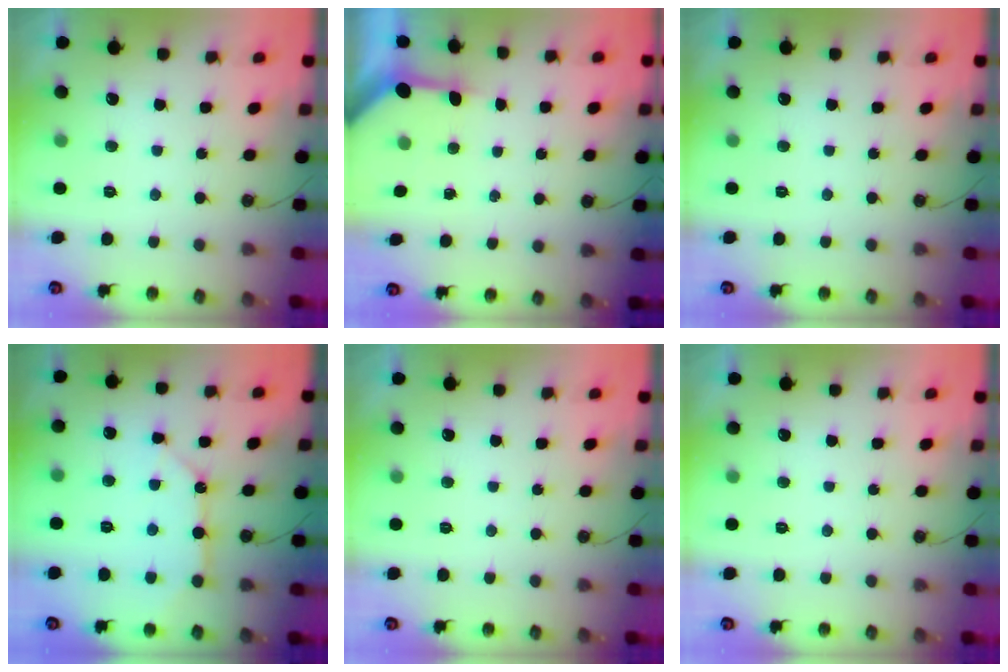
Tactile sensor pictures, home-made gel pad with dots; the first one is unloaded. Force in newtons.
{"total": 3.5, "press": 3.4, "slide": 0.4}
{"total": 0.0}
{"total": 11.0, "press": 11.0, "slide": 1.3}
{"total": 0.0}
{"total": 0.0}